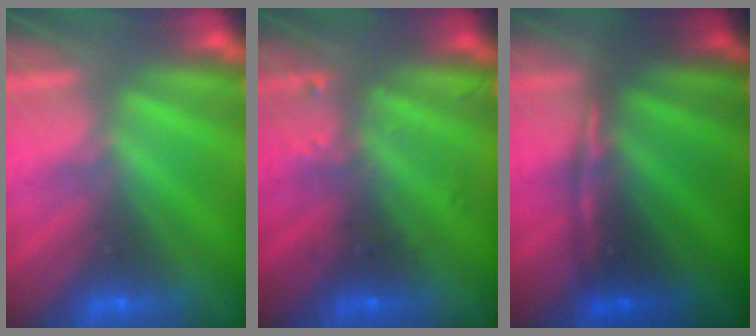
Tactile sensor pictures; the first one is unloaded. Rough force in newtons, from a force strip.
{"total": 2.4}
{"total": 1.6}